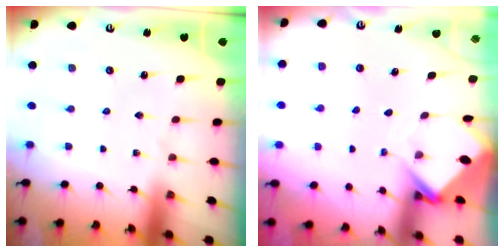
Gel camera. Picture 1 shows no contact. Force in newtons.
{"total": 3.6, "press": 3.6, "slide": 0.2}